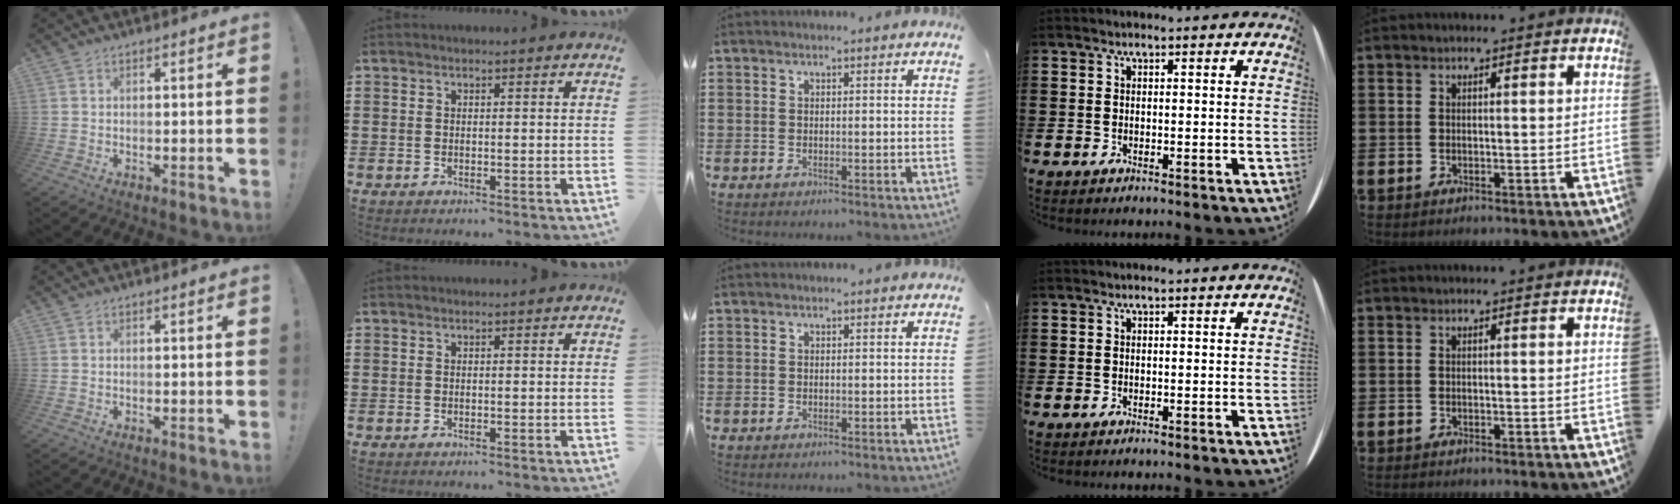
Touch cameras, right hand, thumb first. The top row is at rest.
{}